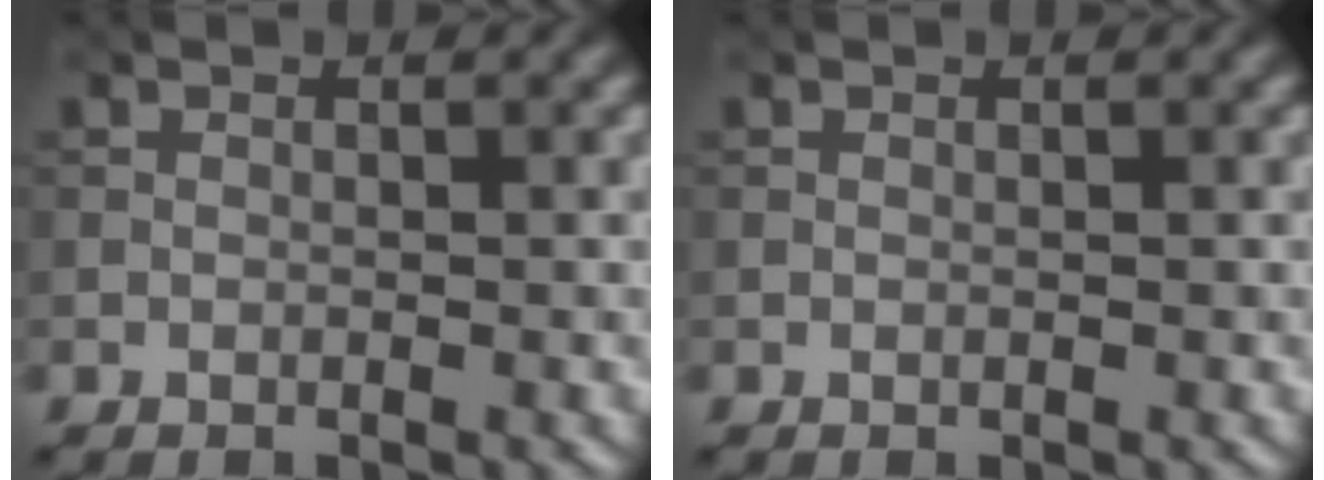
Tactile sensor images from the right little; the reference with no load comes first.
{"total": 0.0}